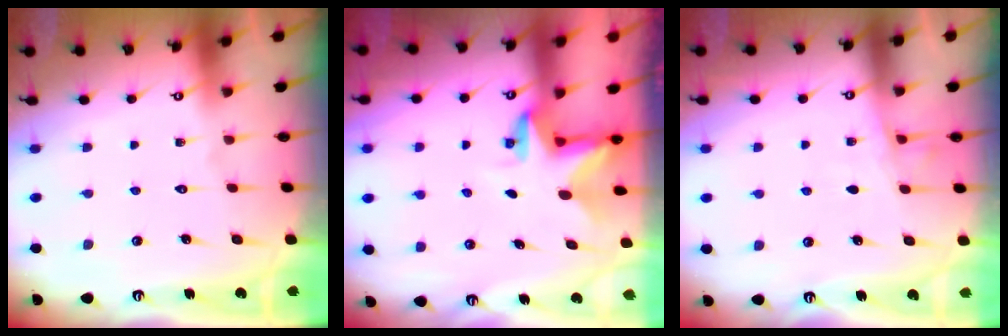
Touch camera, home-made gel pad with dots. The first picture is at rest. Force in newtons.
{"total": 2.8, "press": 2.8, "slide": 0.1}
{"total": 5.2, "press": 5.2, "slide": 0.6}